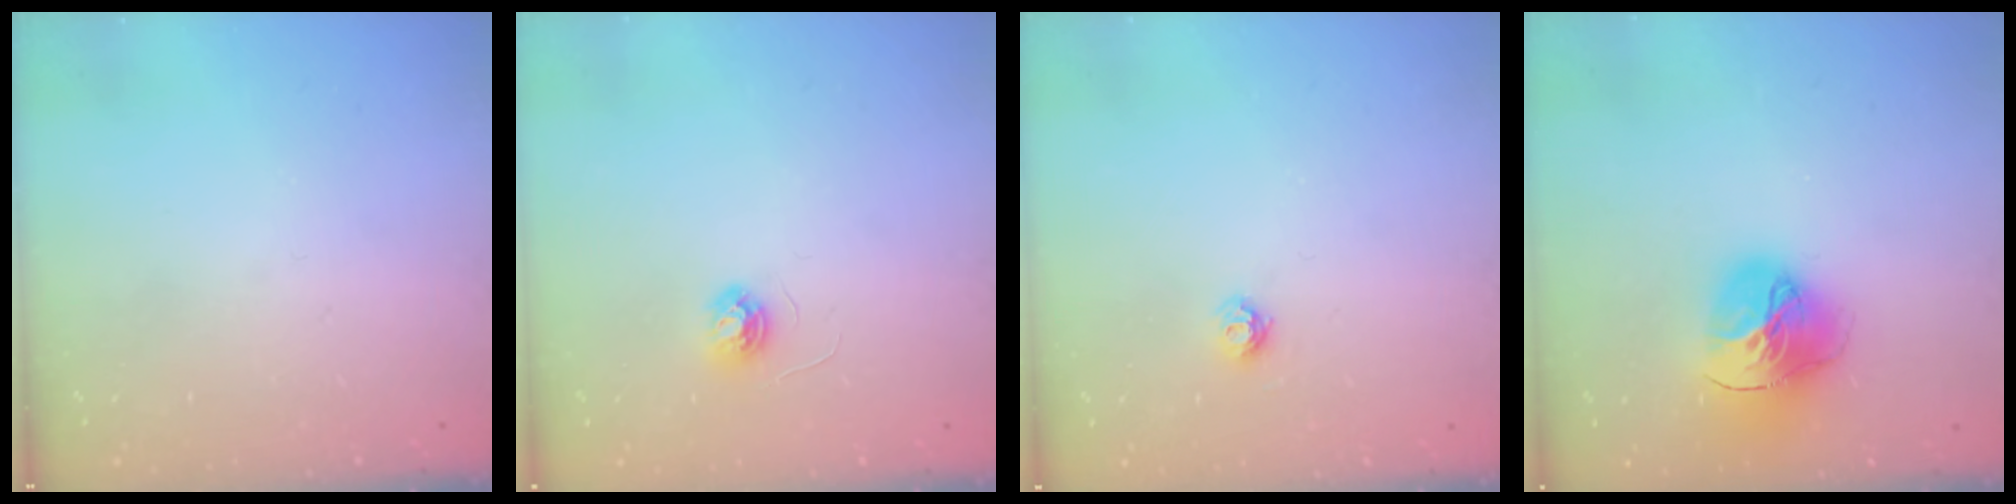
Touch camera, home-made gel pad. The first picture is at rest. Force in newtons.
{"total": 4.0, "press": 4.0, "slide": 0.3}
{"total": 5.8, "press": 5.8, "slide": 0.3}
{"total": 16.9, "press": 16.8, "slide": 1.7}